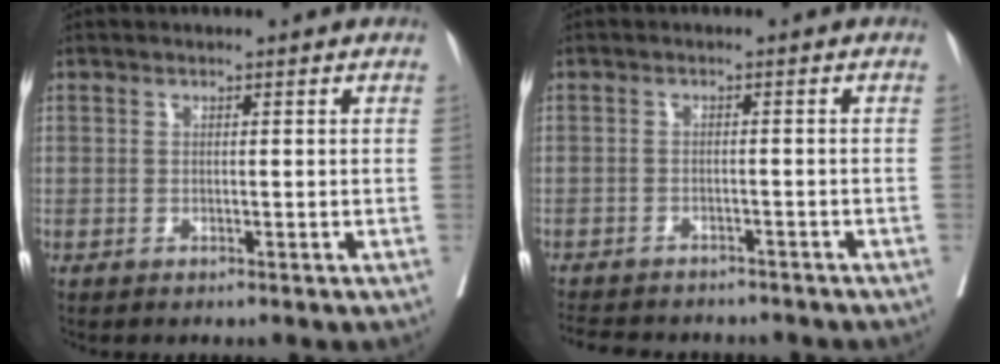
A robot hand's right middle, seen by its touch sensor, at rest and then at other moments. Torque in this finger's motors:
{"motor_torque": [1.07, -1.07, 0.13, 0.06]}